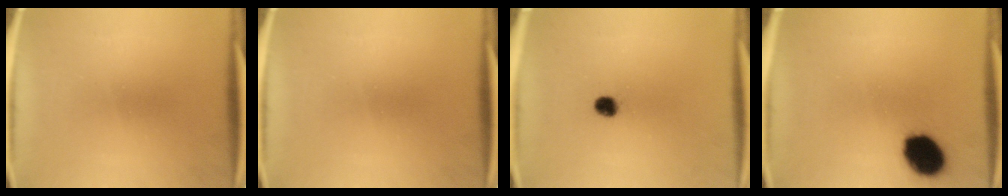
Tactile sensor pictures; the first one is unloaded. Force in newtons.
{"total": 0.0}
{"total": 3.2}
{"total": 11.3}